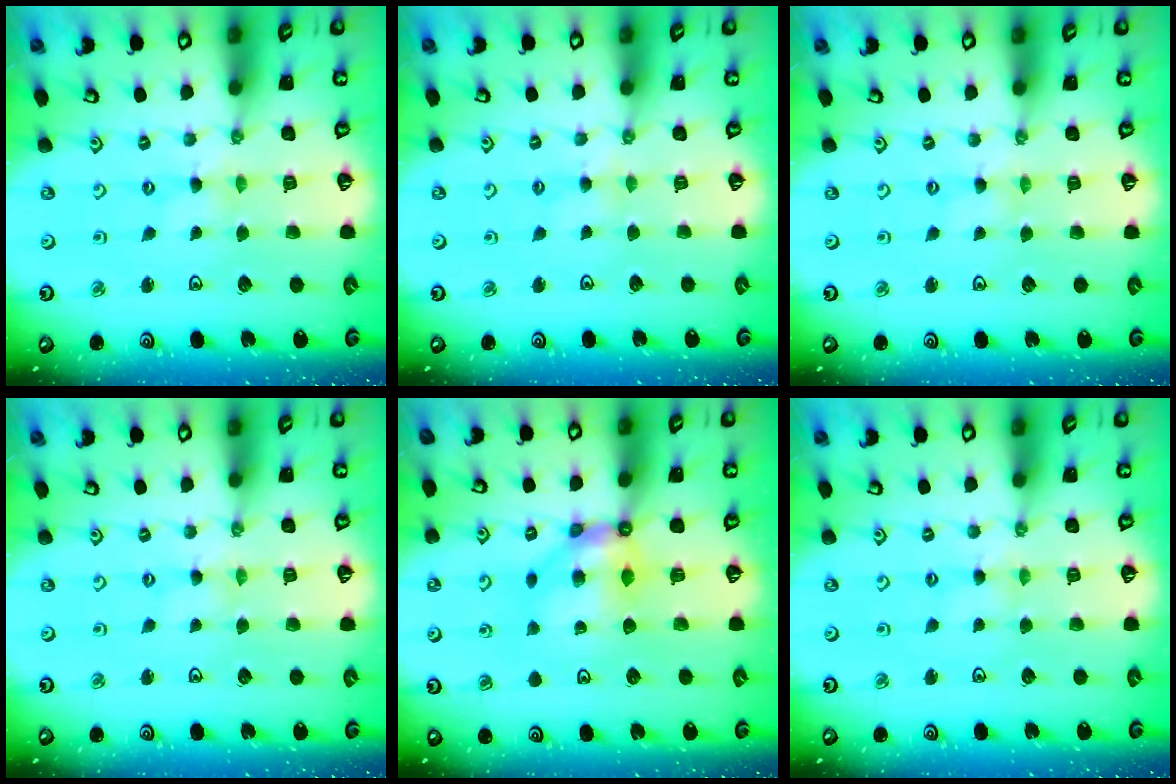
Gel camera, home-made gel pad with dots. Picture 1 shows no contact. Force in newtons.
{"total": 2.2, "press": 2.1, "slide": 0.4}
{"total": 0.0}
{"total": 0.0}
{"total": 6.8, "press": 6.8, "slide": 0.6}
{"total": 2.4, "press": 2.4, "slide": 0.4}